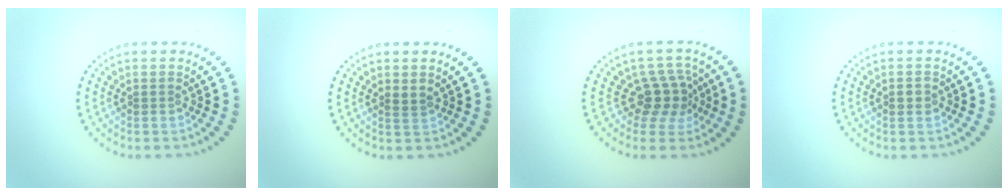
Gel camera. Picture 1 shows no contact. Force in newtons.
{"total": 0.8, "press": 0.7, "slide": 0.4}
{"total": 3.2, "press": 2.3, "slide": 2.1}
{"total": 1.1, "press": 1.1, "slide": 0.1}